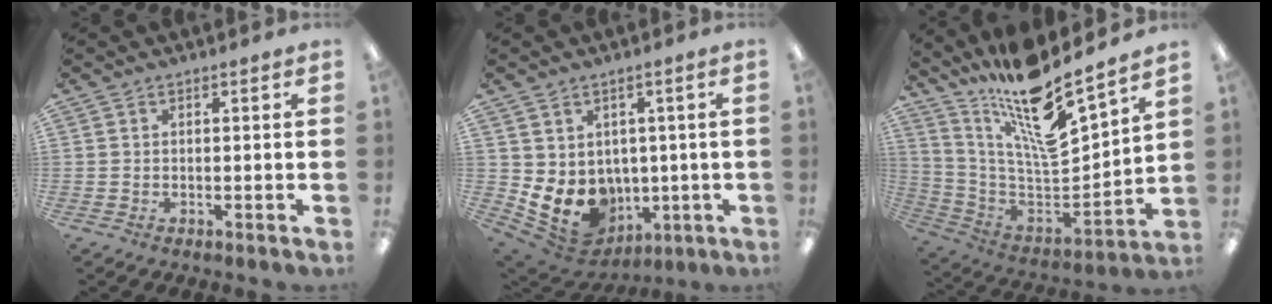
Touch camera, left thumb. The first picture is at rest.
{"total": 10.2, "force": [-1.8, 8.4, 5.4], "torque": [-0.112, -0.011, -0.024]}
{"total": 16.2, "force": [12.8, 2.2, 9.7], "torque": [-0.169, -0.118, 0.211]}